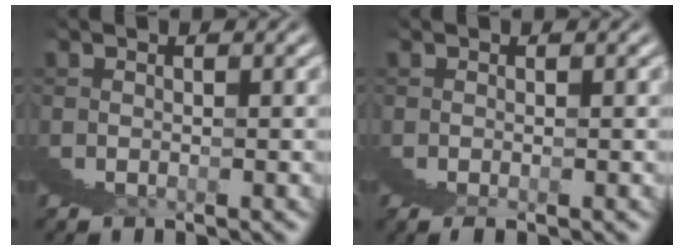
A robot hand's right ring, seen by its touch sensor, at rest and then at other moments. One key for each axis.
{"total": 1.1, "fx": 0.7, "fy": -0.3, "fz": 0.8, "tx": -0.008, "ty": 0.016, "tz": 0.007}